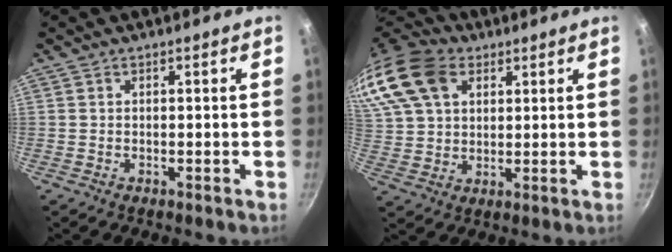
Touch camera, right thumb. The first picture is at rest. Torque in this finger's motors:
{"motor_torque": [-1.29, 2.08, 0.76, -0.17, 0.18]}